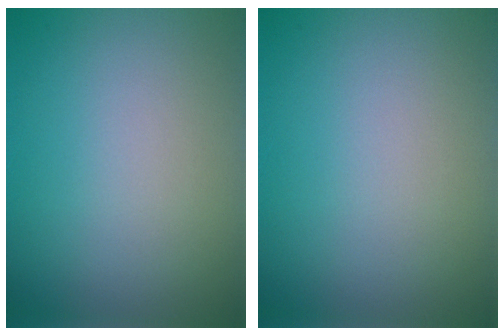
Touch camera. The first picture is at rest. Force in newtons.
{"total": 0.0}